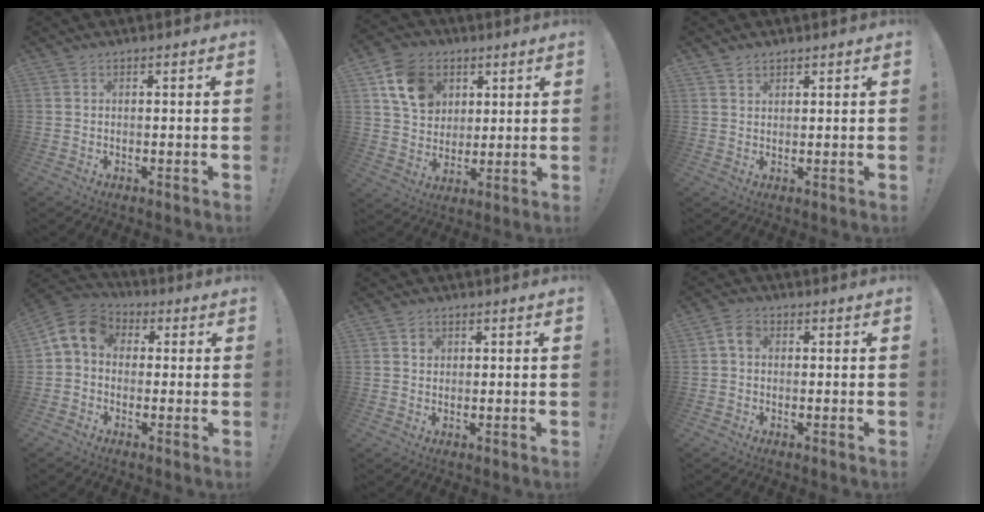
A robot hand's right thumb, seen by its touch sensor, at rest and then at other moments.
{"total": 13.3, "force": [5.9, 10.4, 5.8], "torque": [-0.086, -0.017, 0.118]}
{"total": 2.1, "force": [1.8, 1.0, 0.4], "torque": [0.002, -0.014, 0.032]}
{"total": 8.3, "force": [1.0, 6.7, 4.8], "torque": [-0.091, 0.016, 0.026]}
{"total": 1.8, "force": [0.7, 1.6, 0.2], "torque": [0.009, -0.004, 0.010]}
{"total": 4.1, "force": [0.5, 2.9, 2.8], "torque": [-0.052, 0.010, 0.012]}